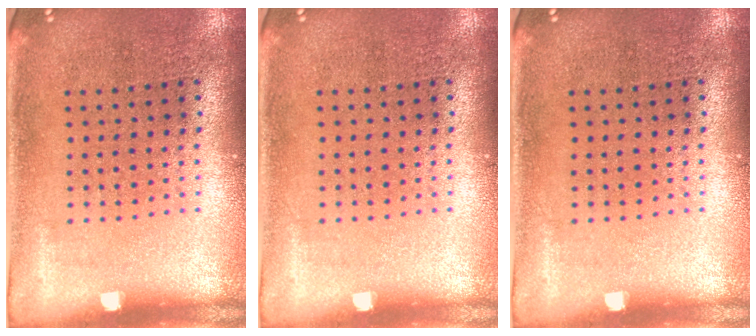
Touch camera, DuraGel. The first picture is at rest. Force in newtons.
{"total": 0.0}
{"total": 0.0}